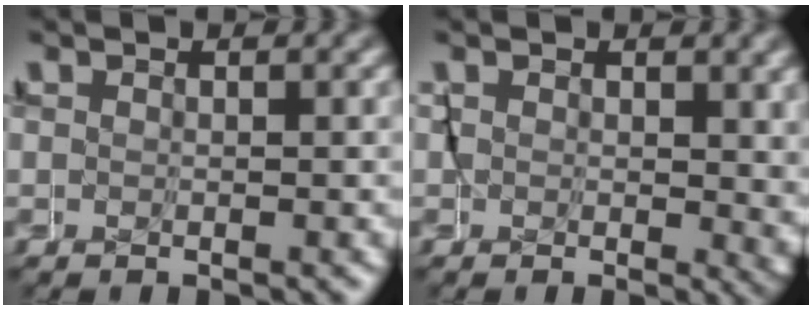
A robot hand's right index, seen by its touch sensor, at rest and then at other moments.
{"total": 2.1, "force": [0.5, 1.2, 1.7], "torque": [-0.015, -0.008, 0.008]}